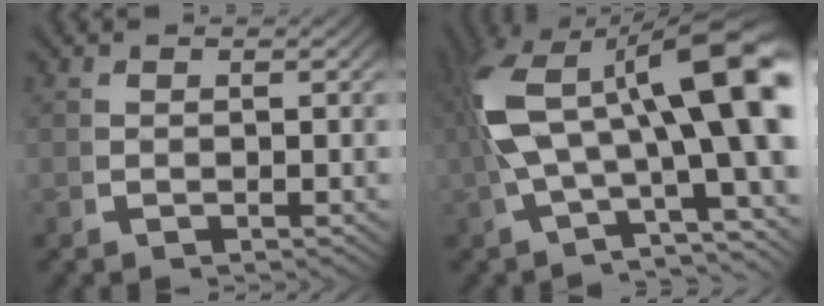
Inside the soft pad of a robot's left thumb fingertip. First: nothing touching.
{"total": 16.2, "force": [0.8, 8.0, 14.1], "torque": [-0.226, -0.002, 0.012]}